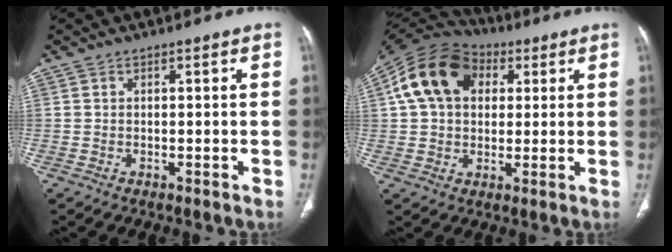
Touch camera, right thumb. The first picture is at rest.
{"total": 16.4, "force": [4.5, 11.8, 10.5], "torque": [-0.183, 0.021, 0.069]}